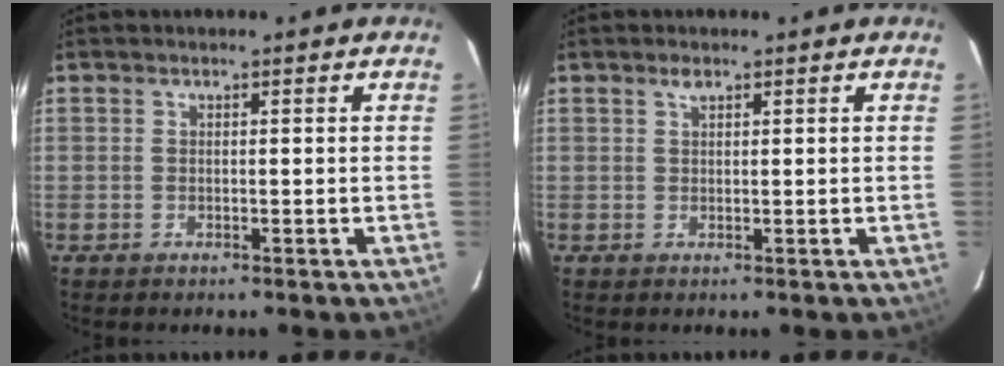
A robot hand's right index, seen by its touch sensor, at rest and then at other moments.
{"total": 1.1, "force": [0.7, 0.5, 0.6], "torque": [-0.011, 0.004, 0.013]}